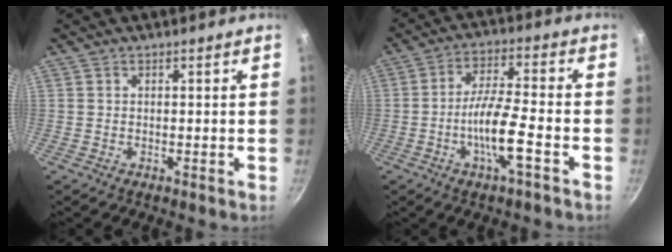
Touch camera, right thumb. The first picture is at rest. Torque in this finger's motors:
{"motor_torque": [2.89, -0.21, 1.54, -1.22, 0.66]}